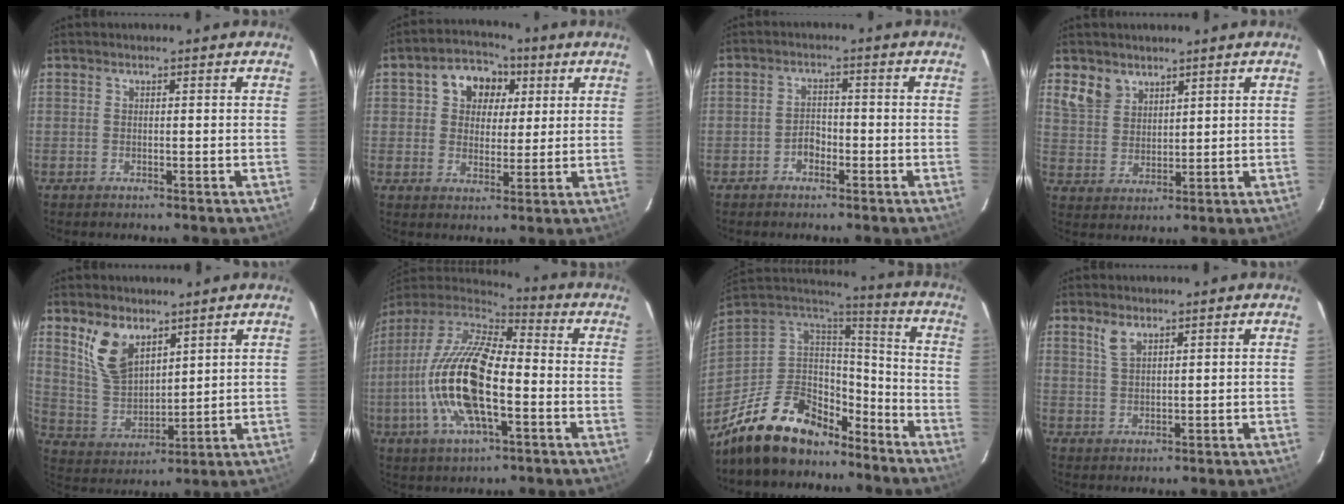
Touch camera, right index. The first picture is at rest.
{"total": 9.0, "force": [3.0, 7.2, 4.4], "torque": [-0.084, 0.028, 0.048]}
{"total": 2.7, "force": [-1.8, 1.8, 1.1], "torque": [-0.024, 0.008, -0.028]}
{"total": 5.7, "force": [3.9, 3.8, 1.8], "torque": [-0.037, 0.014, 0.084]}
{"total": 10.6, "force": [6.2, 5.9, 6.3], "torque": [-0.125, 0.009, 0.135]}
{"total": 20.2, "force": [-4.3, 7.7, 18.2], "torque": [-0.367, -0.011, -0.090]}
{"total": 21.0, "force": [-14.8, 10.8, 10.2], "torque": [-0.232, 0.008, -0.241]}
{"total": 3.2, "force": [2.1, 1.4, 2.0], "torque": [-0.039, 0.003, 0.043]}